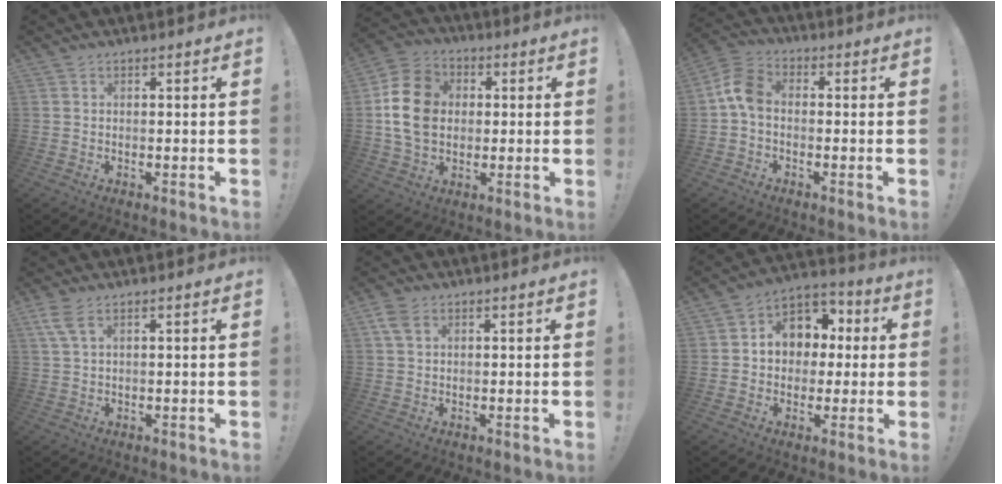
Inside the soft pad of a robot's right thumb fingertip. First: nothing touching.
{"total": 15.6, "force": [1.2, 12.3, 9.4], "torque": [-0.158, 0.009, 0.027]}
{"total": 8.3, "force": [-0.2, 5.5, 6.2], "torque": [-0.122, 0.013, 0.003]}
{"total": 4.1, "force": [2.1, 1.1, 3.3], "torque": [-0.071, 0.000, 0.039]}
{"total": 4.0, "force": [1.9, 2.2, 2.7], "torque": [-0.049, -0.001, 0.037]}
{"total": 10.6, "force": [2.0, 9.1, 4.9], "torque": [-0.072, -0.005, 0.047]}